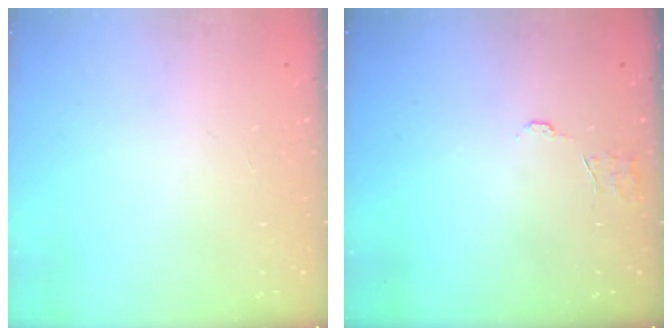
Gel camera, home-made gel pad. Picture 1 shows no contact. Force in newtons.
{"total": 4.2, "press": 4.1, "slide": 0.2}